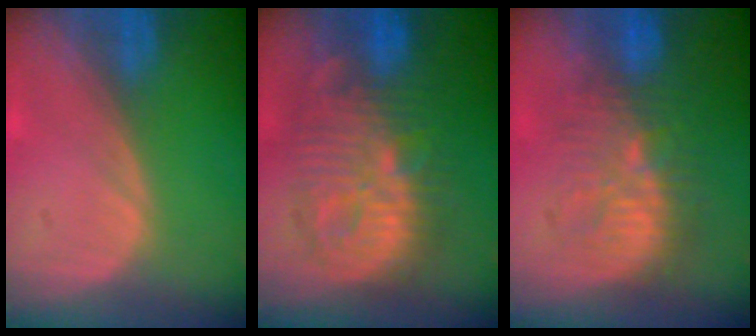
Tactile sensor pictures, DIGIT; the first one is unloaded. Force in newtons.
{"total": 11.6, "press": 11.5, "slide": 0.8}
{"total": 9.2, "press": 8.9, "slide": 2.1}